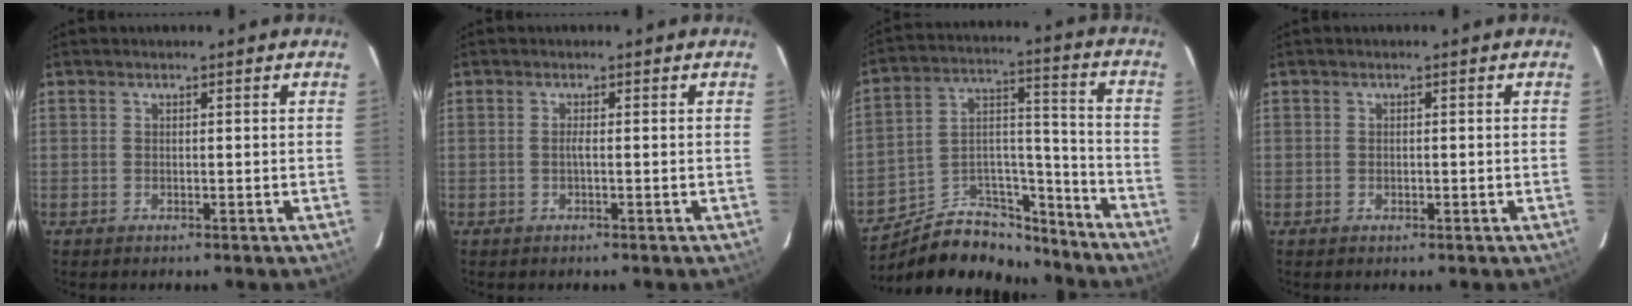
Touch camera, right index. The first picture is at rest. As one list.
[{"total": 0.8, "force": [-0.2, -0.2, 0.8], "torque": [-0.013, 0.001, -0.006]}, {"total": 17.4, "force": [-14.1, 8.1, 6.5], "torque": [-0.116, 0.063, -0.211]}, {"total": 0.6, "force": [-0.2, 0.5, 0.1], "torque": [0.001, -0.001, -0.002]}]